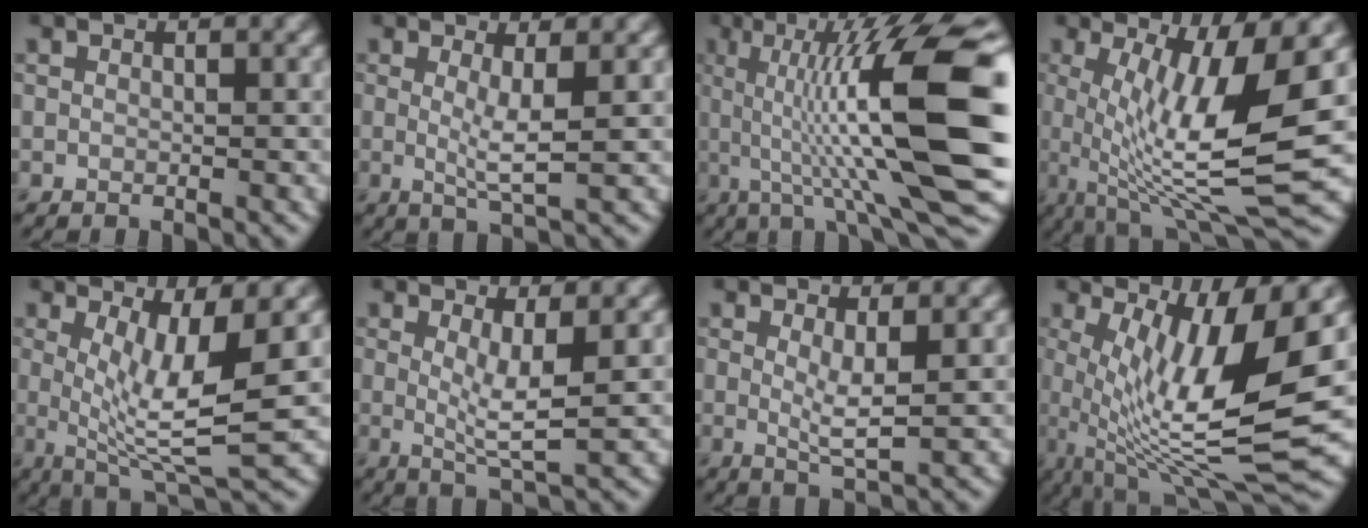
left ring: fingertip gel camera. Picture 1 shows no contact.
{"total": 2.8, "force": [0.1, 0.3, 2.8], "torque": [-0.058, -0.015, 0.006]}
{"total": 15.0, "force": [0.1, 2.8, 14.7], "torque": [-0.221, 0.018, 0.000]}
{"total": 11.2, "force": [-0.2, 2.7, 10.9], "torque": [-0.191, -0.014, 0.001]}
{"total": 7.3, "force": [0.3, 1.9, 7.1], "torque": [-0.127, -0.016, 0.013]}
{"total": 3.4, "force": [0.3, 0.6, 3.4], "torque": [-0.064, -0.016, 0.011]}
{"total": 2.5, "force": [0.3, 0.4, 2.5], "torque": [-0.051, -0.014, 0.010]}
{"total": 12.9, "force": [0.8, 3.4, 12.4], "torque": [-0.222, -0.019, 0.026]}